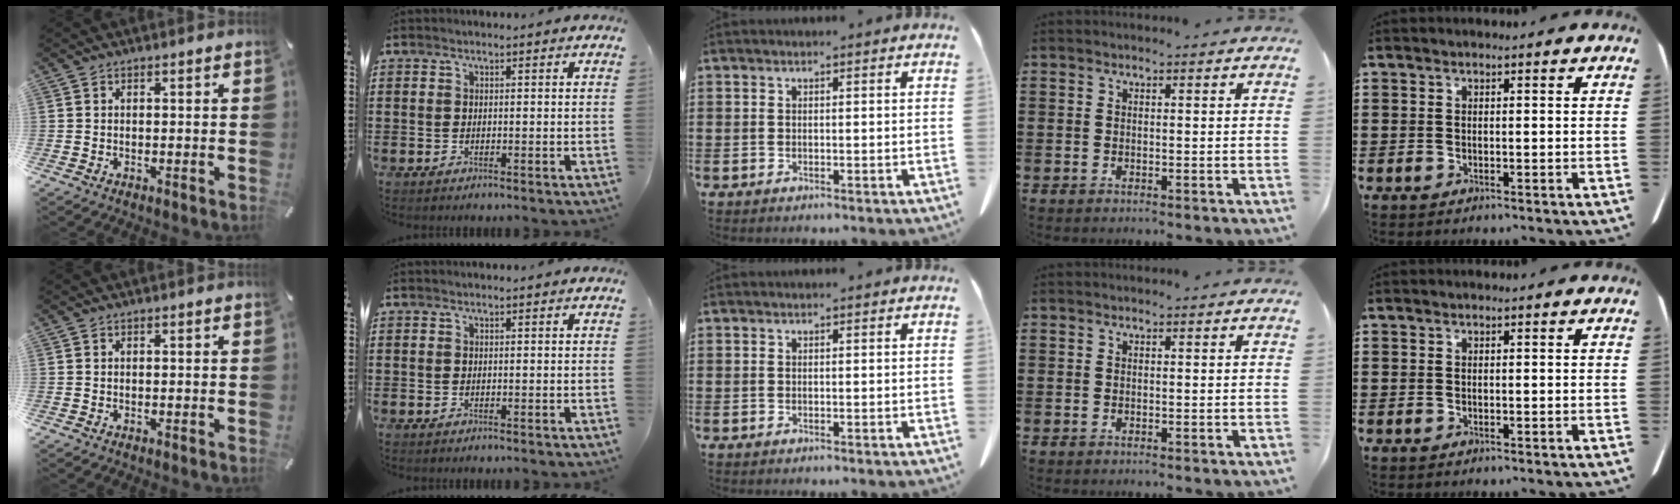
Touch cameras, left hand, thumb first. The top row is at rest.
{}